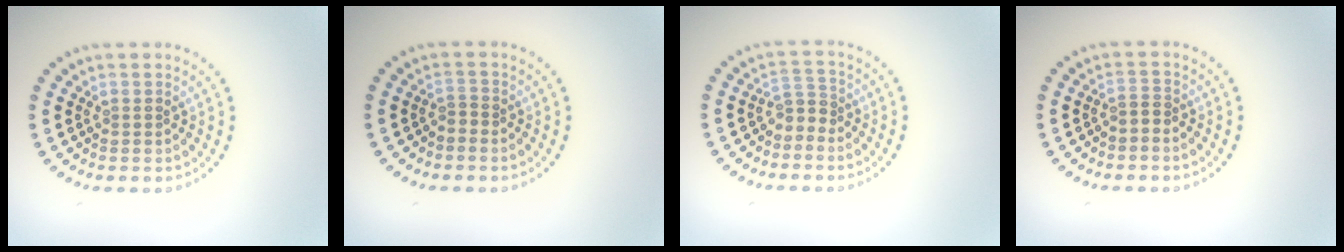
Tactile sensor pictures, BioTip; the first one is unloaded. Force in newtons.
{"total": 0.7, "press": 0.4, "slide": 0.6}
{"total": 1.8, "press": 1.1, "slide": 1.4}
{"total": 0.8, "press": 0.6, "slide": 0.5}